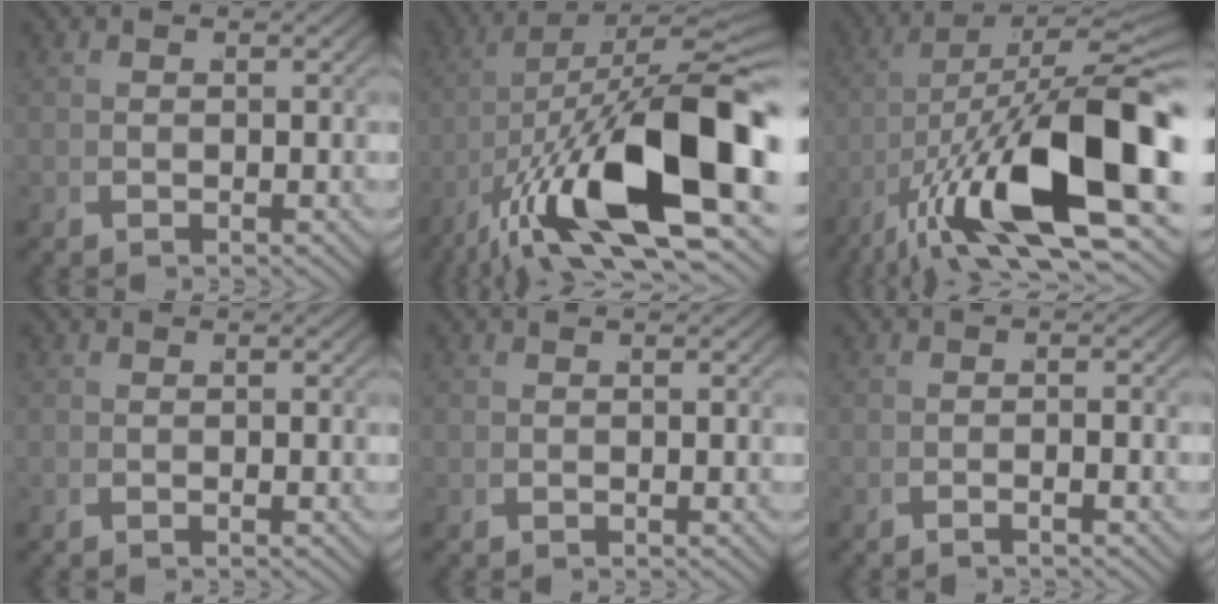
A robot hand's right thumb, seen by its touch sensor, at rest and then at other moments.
{"total": 17.2, "force": [-1.7, 7.8, 15.2], "torque": [-0.269, -0.037, 0.000]}
{"total": 15.6, "force": [-1.6, 6.8, 14.0], "torque": [-0.249, -0.033, 0.000]}
{"total": 0.0}
{"total": 0.0}
{"total": 0.7, "force": [-0.6, -0.3, 0.3], "torque": [-0.004, 0.008, -0.015]}